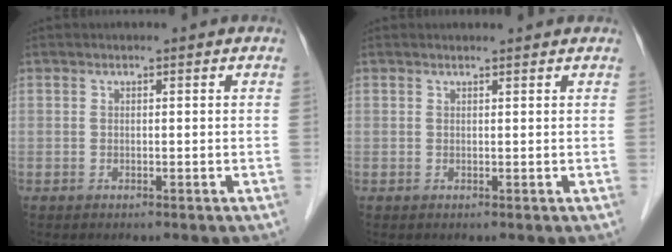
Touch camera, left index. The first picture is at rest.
{"total": 2.0, "force": [2.0, 0.1, 0.4], "torque": [-0.010, 0.008, 0.019]}